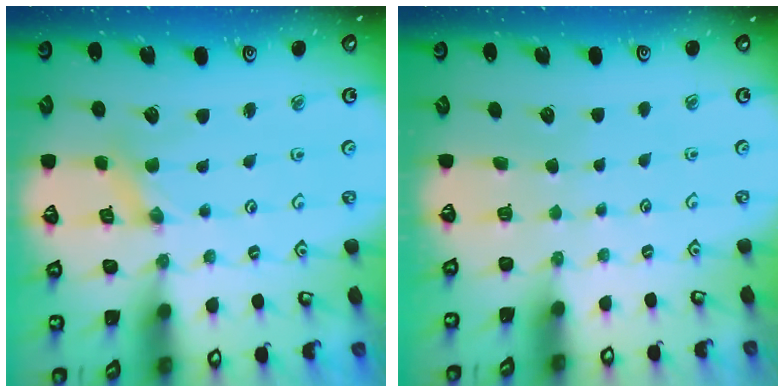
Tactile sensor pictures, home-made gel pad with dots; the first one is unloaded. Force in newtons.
{"total": 0.0}